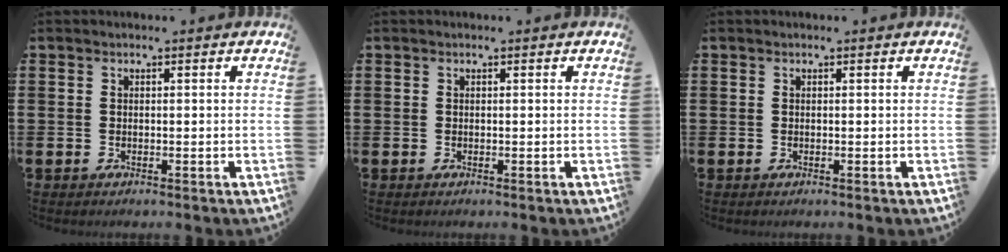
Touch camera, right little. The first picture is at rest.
{"total": 0.0}
{"total": 0.0}